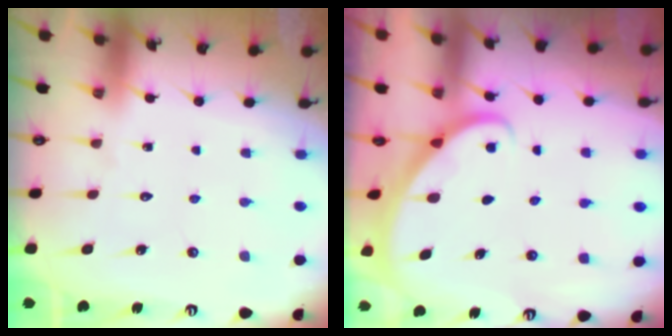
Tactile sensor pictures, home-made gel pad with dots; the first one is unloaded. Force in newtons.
{"total": 1.9, "press": 1.9, "slide": 0.1}